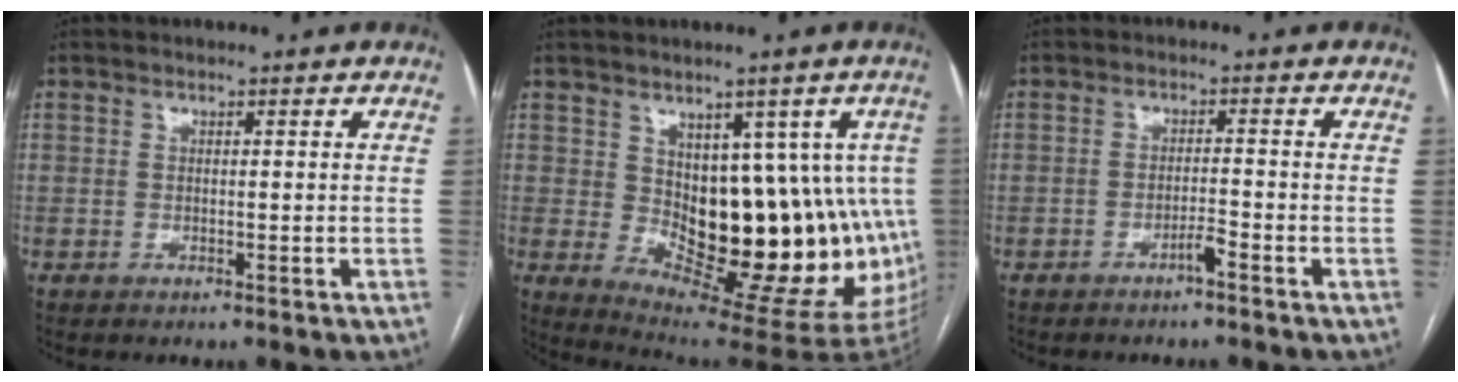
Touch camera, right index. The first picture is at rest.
{"total": 16.5, "force": [0.5, 7.7, 14.6], "torque": [-0.148, 0.013, 0.028]}
{"total": 1.8, "force": [-1.4, 0.0, 1.2], "torque": [-0.019, 0.001, -0.025]}